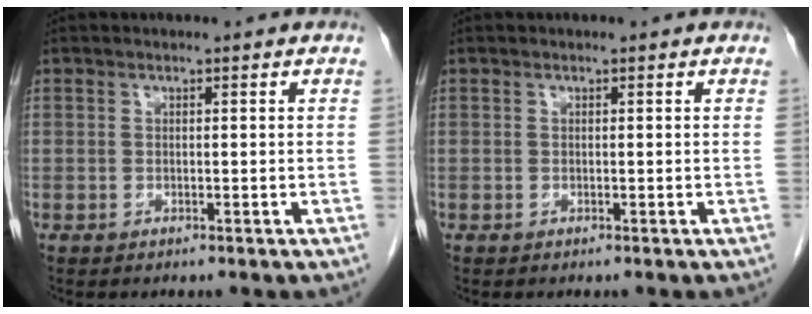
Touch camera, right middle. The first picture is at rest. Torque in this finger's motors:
{"motor_torque": [-0.17, -0.04, -0.03, -0.01]}